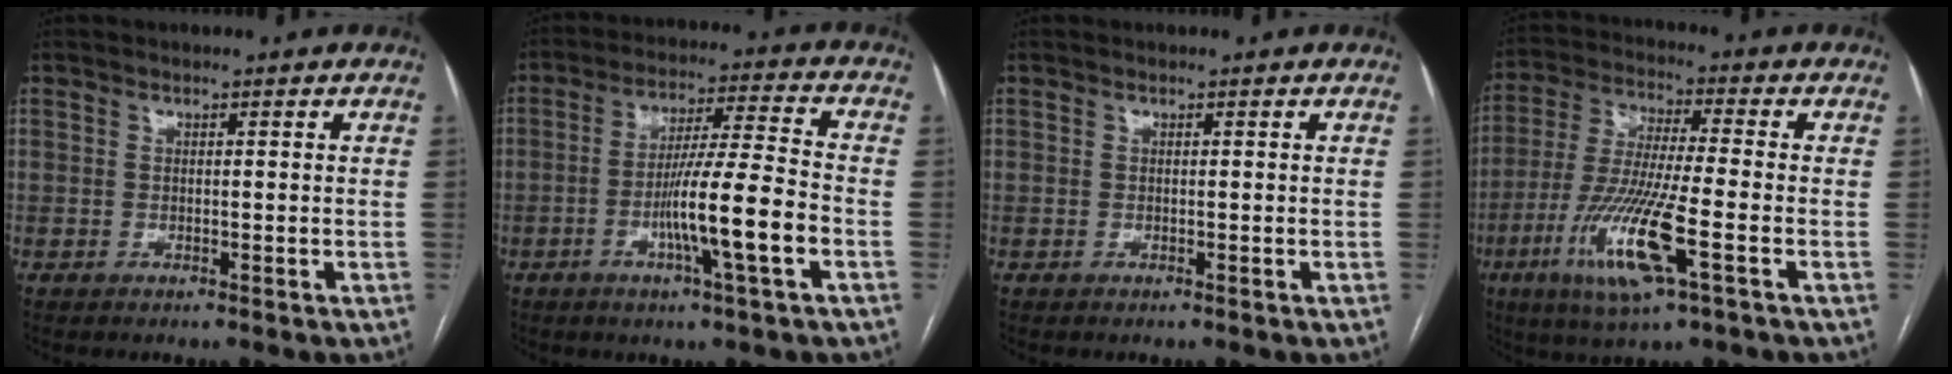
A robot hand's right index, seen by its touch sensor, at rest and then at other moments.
{"total": 11.9, "force": [-3.7, -0.3, 11.3], "torque": [-0.199, -0.002, -0.067]}
{"total": 0.0}
{"total": 14.1, "force": [-5.2, 1.1, 13.0], "torque": [-0.273, -0.023, -0.097]}